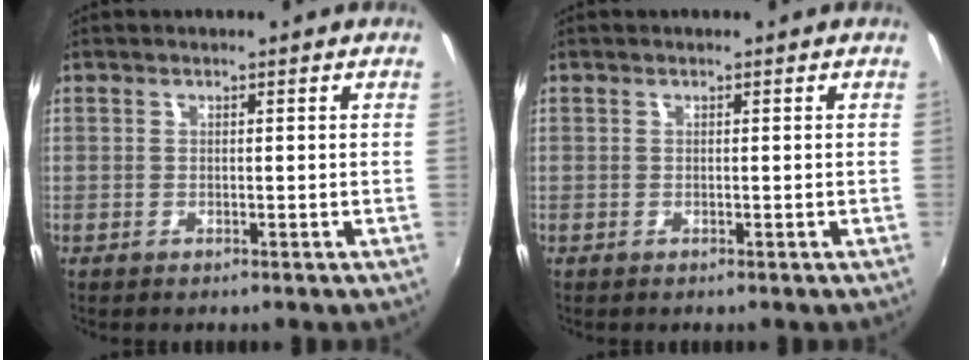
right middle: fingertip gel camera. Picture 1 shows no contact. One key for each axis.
{"total": 0.0}